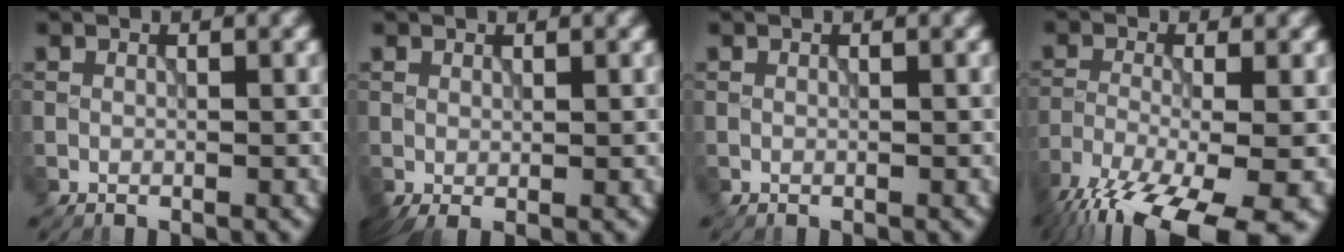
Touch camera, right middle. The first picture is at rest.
{"total": 1.1, "force": [0.1, 0.3, 1.0], "torque": [-0.025, -0.001, 0.001]}
{"total": 0.0}
{"total": 13.7, "force": [-9.4, 4.0, 9.1], "torque": [-0.175, -0.043, -0.141]}